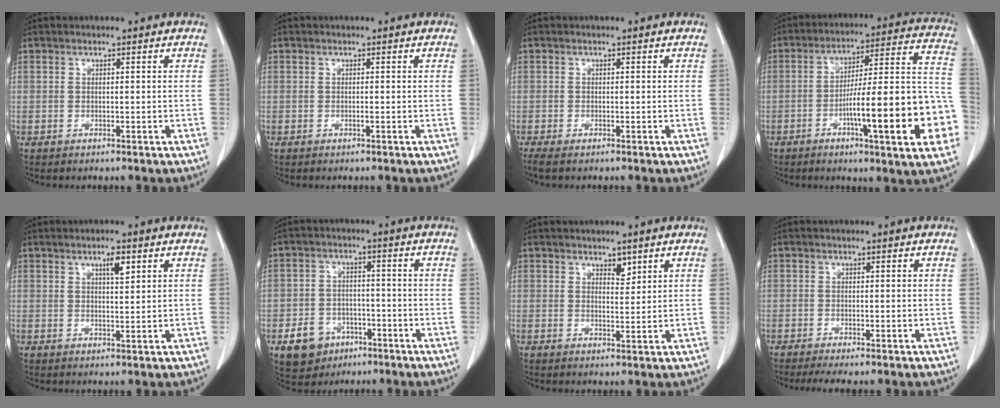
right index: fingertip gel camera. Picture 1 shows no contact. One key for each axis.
{"total": 0.0}
{"total": 2.6, "fx": -2.1, "fy": 0.5, "fz": 1.6, "tx": -0.028, "ty": -0.010, "tz": -0.033}
{"total": 21.3, "fx": -6.7, "fy": 2.3, "fz": 20.1, "tx": -0.223, "ty": 0.022, "tz": -0.091}
{"total": 2.9, "fx": 1.5, "fy": 0.6, "fz": 2.4, "tx": -0.042, "ty": -0.001, "tz": 0.024}
{"total": 7.0, "fx": -3.5, "fy": 5.5, "fz": 2.3, "tx": -0.047, "ty": 0.009, "tz": -0.047}
{"total": 2.0, "fx": 1.4, "fy": 0.9, "fz": 1.1, "tx": -0.017, "ty": -0.005, "tz": 0.026}
{"total": 3.9, "fx": -3.1, "fy": 0.2, "fz": 2.3, "tx": -0.032, "ty": -0.008, "tz": -0.047}